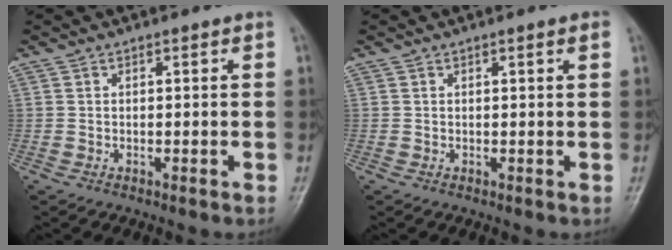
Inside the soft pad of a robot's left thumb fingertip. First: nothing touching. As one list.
[{"total": 1.3, "force": [0.6, 0.0, 1.1], "torque": [-0.019, 0.000, 0.008]}]